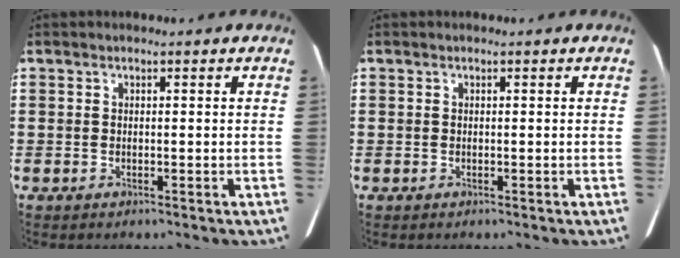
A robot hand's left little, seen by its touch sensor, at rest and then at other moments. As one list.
[{"total": 0.0}]